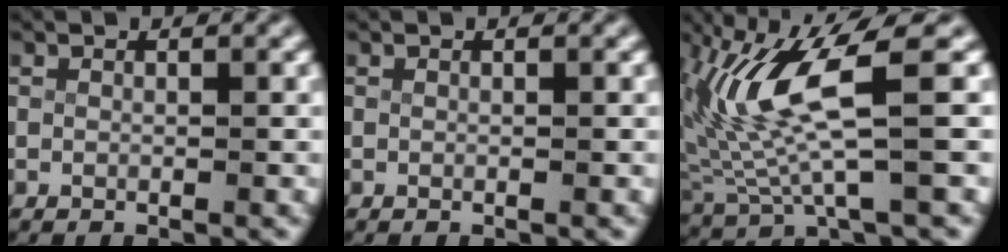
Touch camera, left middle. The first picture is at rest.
{"total": 0.0}
{"total": 7.4, "force": [0.7, 2.6, 6.9], "torque": [-0.149, -0.001, 0.020]}